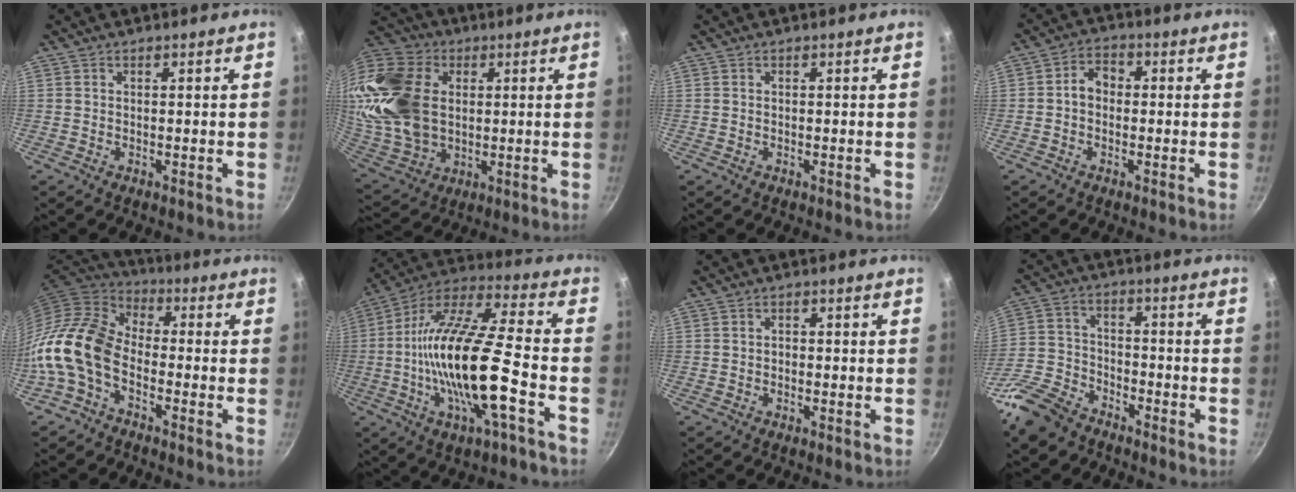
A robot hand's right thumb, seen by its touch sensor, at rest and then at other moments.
{"total": 25.4, "force": [3.9, 18.2, 17.2], "torque": [-0.361, 0.004, 0.082]}
{"total": 0.0}
{"total": 4.4, "force": [-0.4, 3.4, 2.7], "torque": [-0.028, 0.017, -0.018]}
{"total": 13.9, "force": [-4.7, 8.8, 9.6], "torque": [-0.169, 0.051, -0.120]}
{"total": 21.2, "force": [-5.0, 5.2, 19.9], "torque": [-0.367, 0.028, -0.105]}
{"total": 1.1, "force": [-0.3, 0.8, 0.6], "torque": [-0.011, 0.006, -0.005]}
{"total": 12.6, "force": [-9.1, 6.7, 5.4], "torque": [-0.106, 0.056, -0.194]}